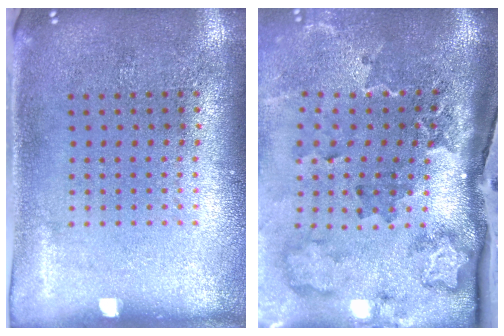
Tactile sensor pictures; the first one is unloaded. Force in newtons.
{"total": 3.5, "press": 2.4, "slide": 2.6}